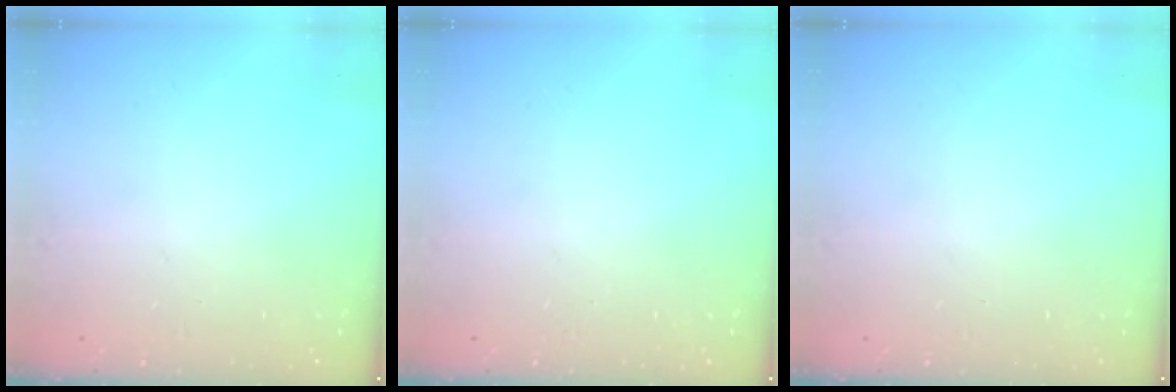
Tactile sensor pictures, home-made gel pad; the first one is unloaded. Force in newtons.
{"total": 0.0}
{"total": 0.0}